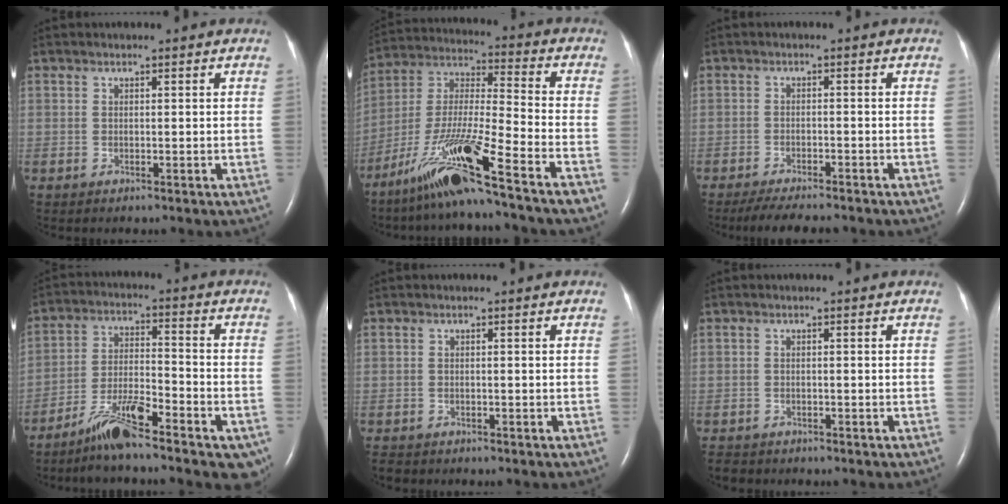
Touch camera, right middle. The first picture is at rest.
{"total": 16.5, "force": [-10.9, -0.9, 12.4], "torque": [-0.262, -0.031, -0.201]}
{"total": 7.5, "force": [-6.6, 1.2, 3.5], "torque": [-0.051, -0.015, -0.102]}
{"total": 11.7, "force": [-8.2, 2.2, 8.0], "torque": [-0.123, 0.000, -0.140]}
{"total": 1.3, "force": [-1.2, 0.4, 0.1], "torque": [-0.006, -0.004, -0.018]}
{"total": 2.0, "force": [-1.8, 0.7, 0.0], "torque": [-0.004, -0.005, -0.029]}